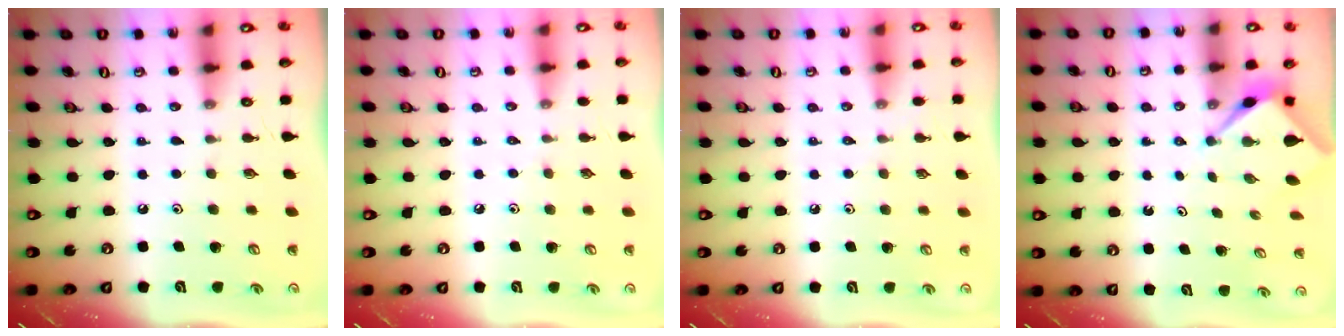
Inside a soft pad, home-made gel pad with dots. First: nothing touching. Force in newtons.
{"total": 3.4, "press": 3.3, "slide": 0.6}
{"total": 1.8, "press": 1.7, "slide": 0.4}
{"total": 2.6, "press": 2.6, "slide": 0.1}